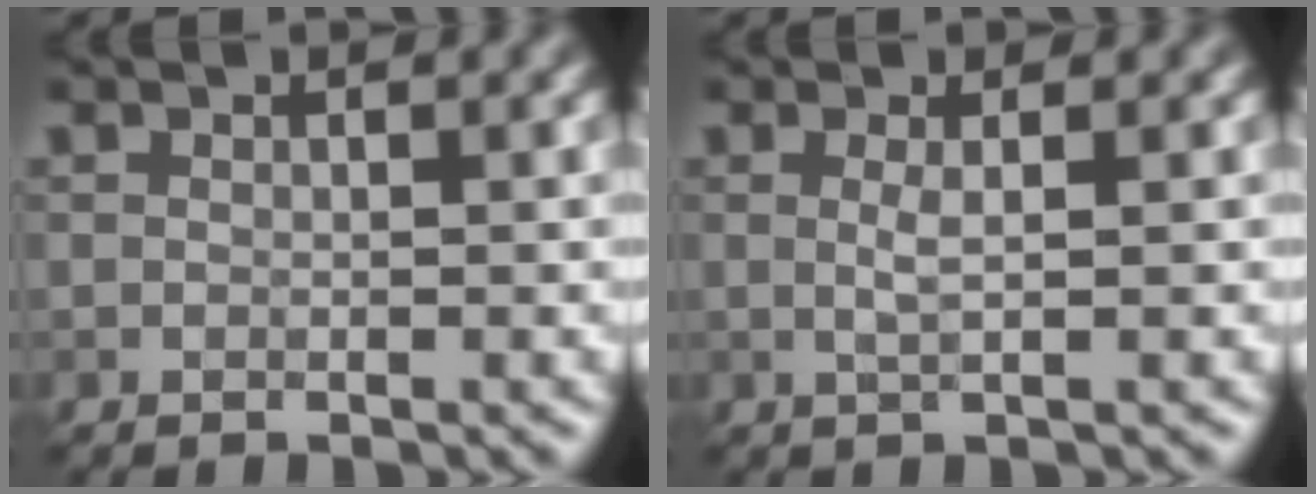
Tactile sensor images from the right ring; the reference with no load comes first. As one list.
[{"total": 1.3, "force": [0.3, 0.3, 1.3], "torque": [-0.025, 0.003, 0.002]}]